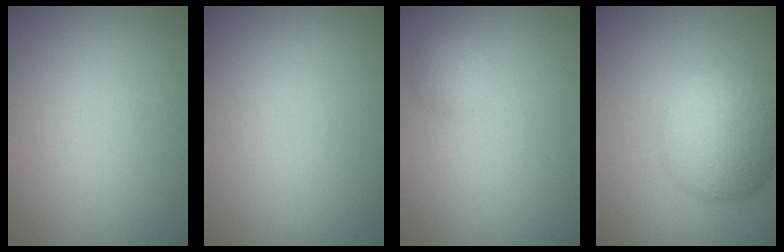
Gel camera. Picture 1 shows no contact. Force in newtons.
{"total": 0.0}
{"total": 1.5, "press": 1.5, "slide": 0.0}
{"total": 6.6, "press": 6.6, "slide": 0.1}